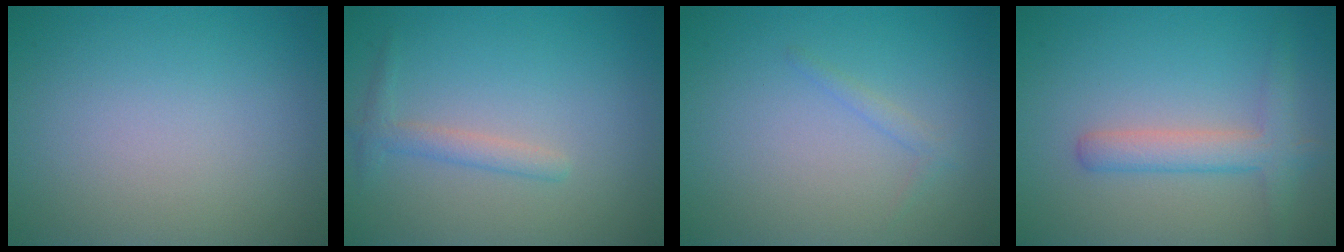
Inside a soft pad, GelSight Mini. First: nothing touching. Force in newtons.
{"total": 1.6, "press": 1.6, "slide": 0.1}
{"total": 0.8, "press": 0.8, "slide": 0.1}
{"total": 3.0, "press": 3.0, "slide": 0.2}